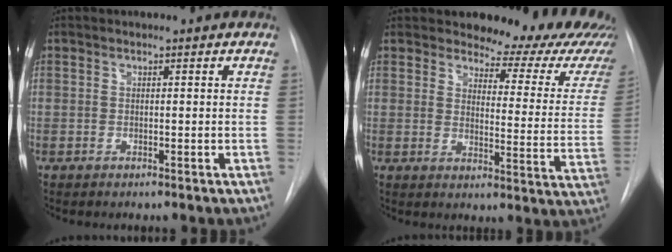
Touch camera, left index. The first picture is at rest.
{"total": 17.9, "force": [16.6, 4.0, 5.2], "torque": [-0.044, -0.093, 0.173]}